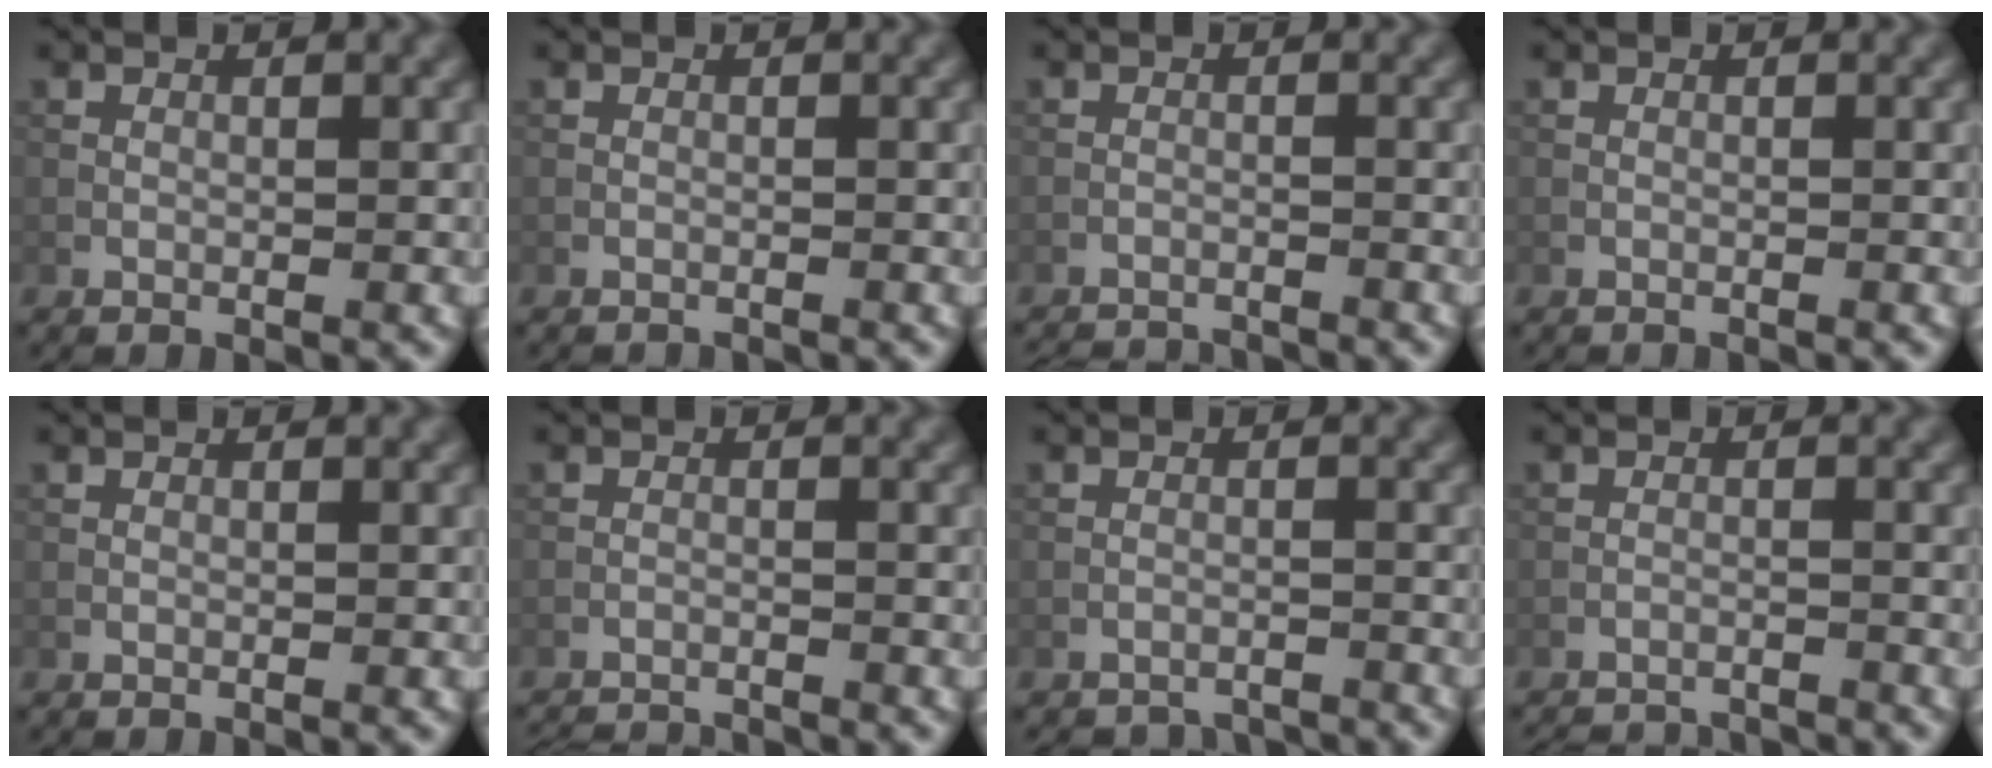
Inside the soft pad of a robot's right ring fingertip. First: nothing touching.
{"total": 1.2, "force": [-1.2, 0.1, 0.1], "torque": [0.004, -0.003, -0.018]}
{"total": 5.7, "force": [-5.6, 0.8, 0.9], "torque": [-0.014, -0.010, -0.080]}
{"total": 0.9, "force": [-0.9, 0.1, 0.1], "torque": [0.003, -0.001, -0.014]}
{"total": 0.0}
{"total": 5.5, "force": [-5.4, 0.7, 0.9], "torque": [-0.015, -0.013, -0.079]}
{"total": 4.9, "force": [-4.8, 0.6, 0.3], "torque": [-0.005, -0.003, -0.066]}
{"total": 7.1, "force": [-7.0, 1.1, 1.0], "torque": [-0.009, -0.004, -0.098]}